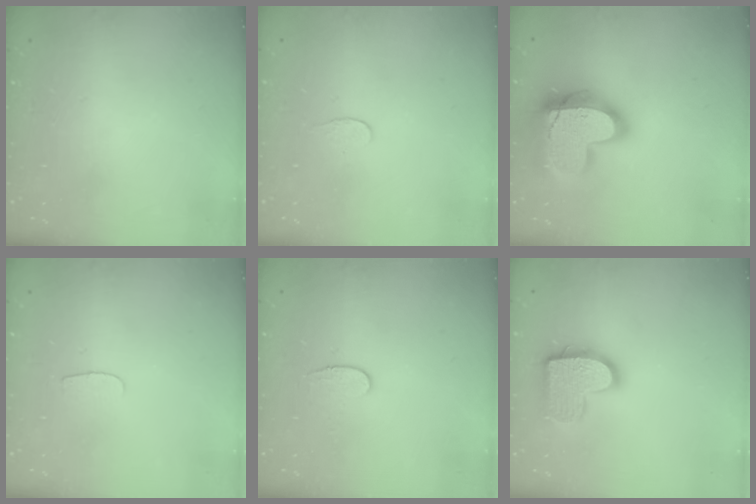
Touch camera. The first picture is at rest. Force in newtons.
{"total": 3.4, "press": 3.4, "slide": 0.4}
{"total": 23.3, "press": 23.2, "slide": 1.9}
{"total": 3.4, "press": 3.4, "slide": 0.4}
{"total": 6.6, "press": 6.6, "slide": 0.6}
{"total": 14.6, "press": 14.6, "slide": 0.9}